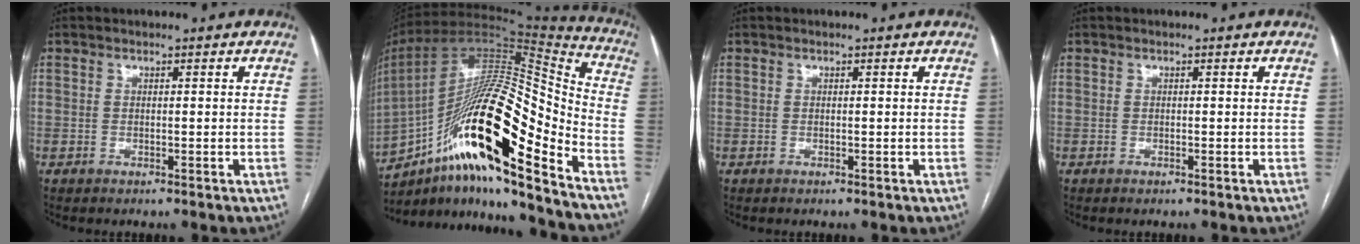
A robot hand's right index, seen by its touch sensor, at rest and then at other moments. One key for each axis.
{"total": 27.3, "fx": -14.3, "fy": 4.3, "fz": 22.8, "tx": -0.396, "ty": 0.006, "tz": -0.246}
{"total": 0.0}
{"total": 0.0}